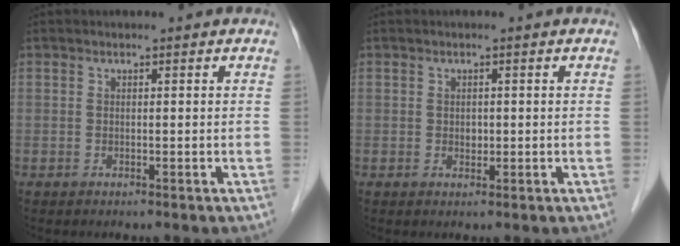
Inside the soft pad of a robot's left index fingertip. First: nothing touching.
{"total": 1.1, "force": [0.0, 0.8, 0.7], "torque": [-0.012, 0.001, 0.002]}